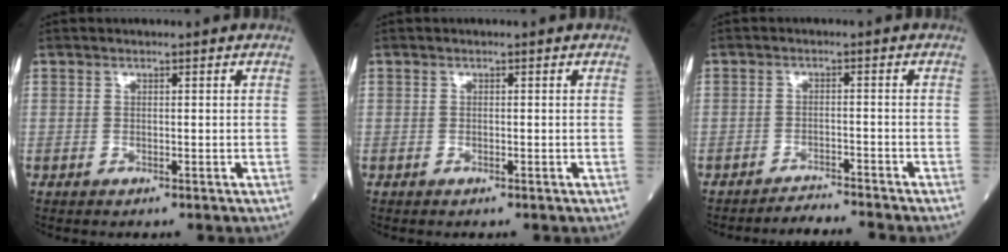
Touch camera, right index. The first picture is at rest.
{"total": 0.0}
{"total": 3.8, "force": [-3.5, -1.5, -0.3], "torque": [0.007, -0.013, -0.057]}